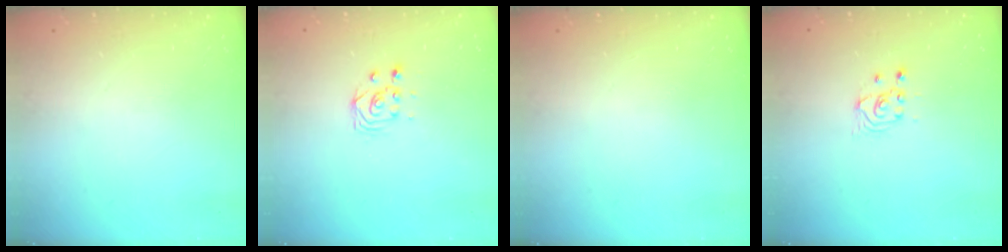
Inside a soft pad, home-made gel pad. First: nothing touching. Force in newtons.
{"total": 2.9, "press": 2.9, "slide": 0.4}
{"total": 0.0}
{"total": 2.6, "press": 2.5, "slide": 0.3}